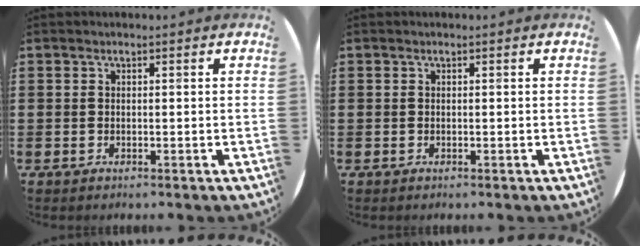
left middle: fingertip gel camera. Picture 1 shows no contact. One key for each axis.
{"total": 0.0}